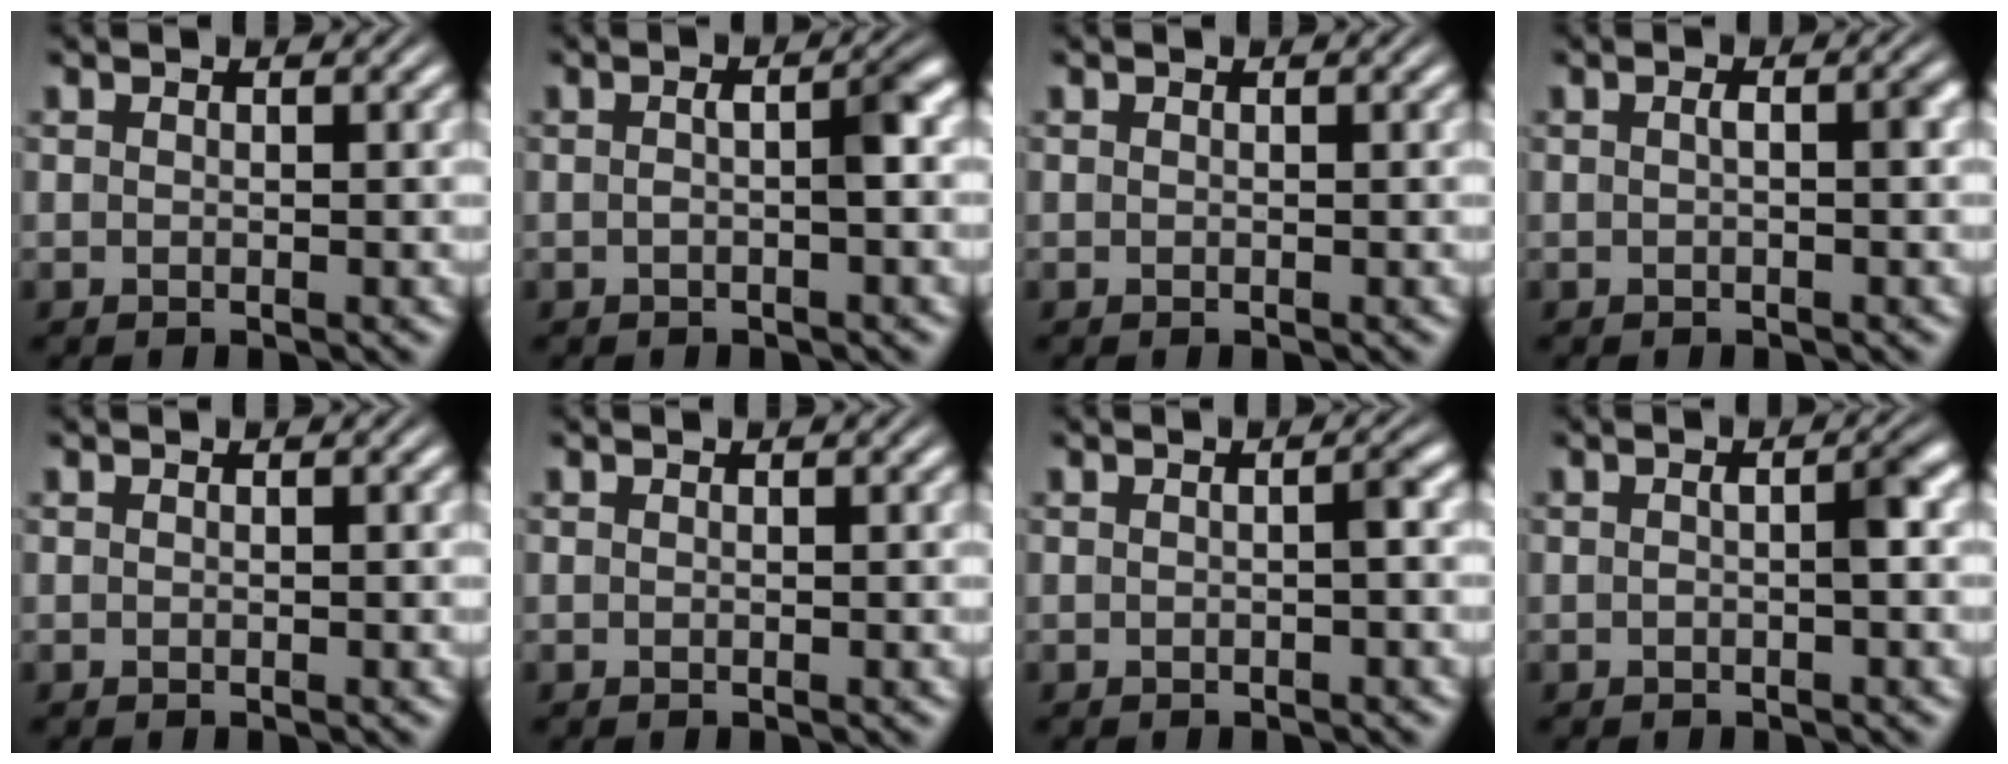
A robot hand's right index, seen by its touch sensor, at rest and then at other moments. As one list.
[{"total": 2.2, "force": [-0.5, 0.3, 2.2], "torque": [-0.029, 0.003, -0.008]}, {"total": 0.0}, {"total": 1.0, "force": [-0.3, 0.1, 1.0], "torque": [-0.012, 0.003, -0.005]}, {"total": 0.0}, {"total": 0.0}, {"total": 1.0, "force": [-0.3, 0.1, 1.0], "torque": [-0.011, 0.006, -0.007]}, {"total": 1.7, "force": [-0.3, 0.2, 1.6], "torque": [-0.022, 0.003, -0.005]}]